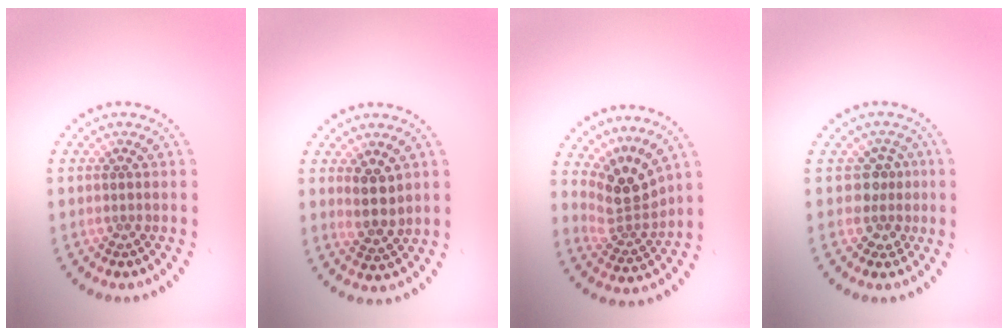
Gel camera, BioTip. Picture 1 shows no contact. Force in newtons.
{"total": 2.6, "press": 2.3, "slide": 1.3}
{"total": 3.7, "press": 2.6, "slide": 2.7}
{"total": 2.1, "press": 1.6, "slide": 1.4}